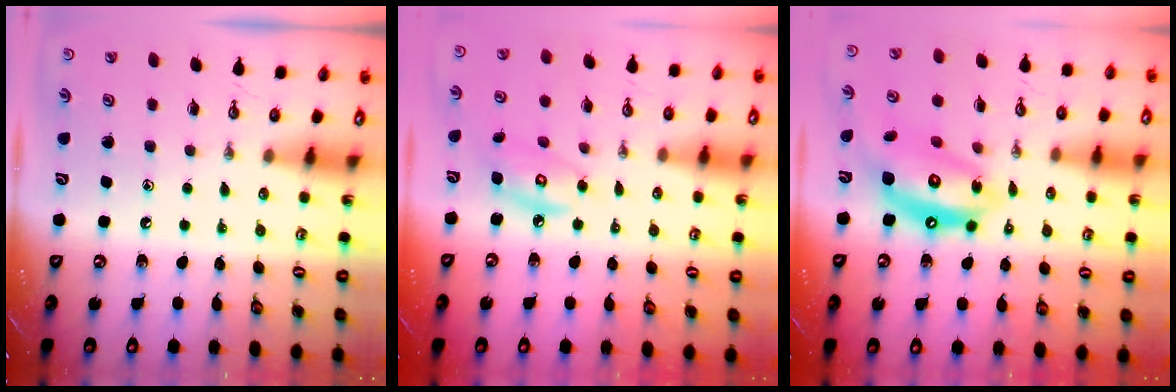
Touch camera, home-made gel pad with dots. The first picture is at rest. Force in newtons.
{"total": 6.9, "press": 6.9, "slide": 0.4}
{"total": 14.1, "press": 14.0, "slide": 1.6}